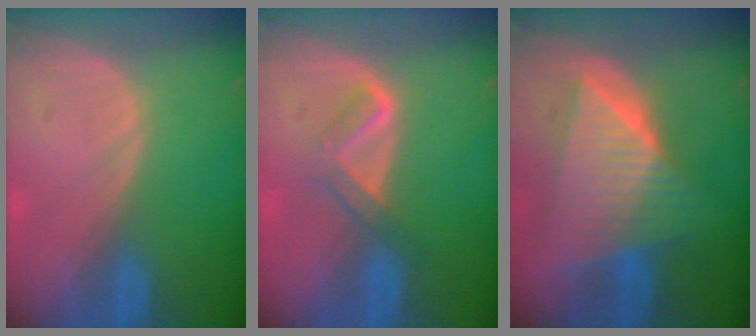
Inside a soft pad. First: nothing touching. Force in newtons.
{"total": 3.7, "press": 3.7, "slide": 0.6}
{"total": 9.9, "press": 9.8, "slide": 0.6}